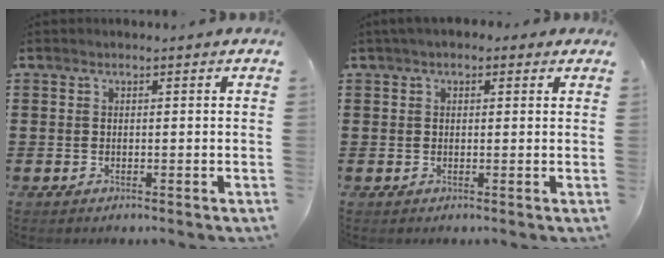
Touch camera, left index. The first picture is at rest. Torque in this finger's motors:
{"motor_torque": [1.12, -1.02, 0.20, 0.09]}